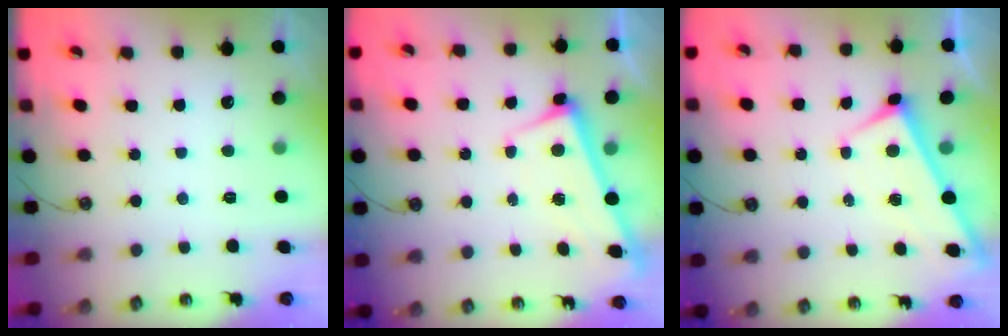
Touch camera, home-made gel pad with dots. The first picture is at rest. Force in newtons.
{"total": 2.6, "press": 2.6, "slide": 0.3}
{"total": 1.7, "press": 1.7, "slide": 0.1}